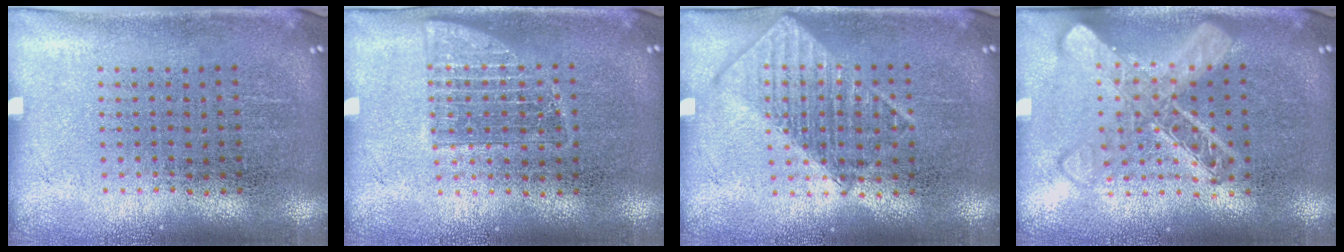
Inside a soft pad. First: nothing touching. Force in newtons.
{"total": 1.0, "press": 1.0, "slide": 0.2}
{"total": 1.2, "press": 1.2, "slide": 0.1}
{"total": 2.7, "press": 2.6, "slide": 0.5}